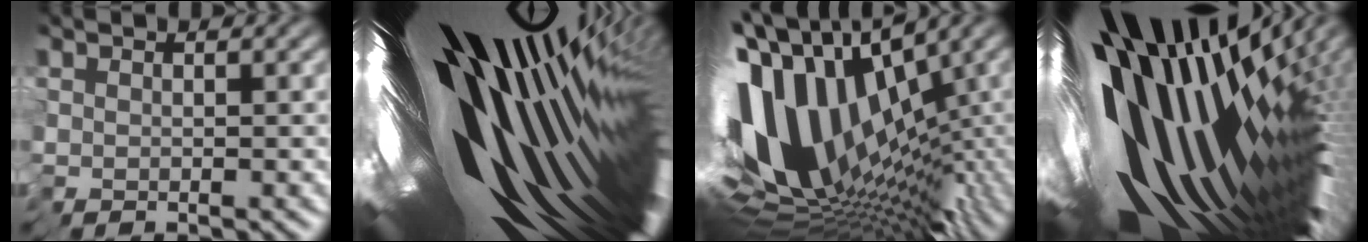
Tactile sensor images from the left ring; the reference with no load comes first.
{"total": 20.3, "force": [-0.1, 6.6, 19.2], "torque": [-0.272, -0.012, 0.011]}
{"total": 14.2, "force": [-0.2, 7.4, 12.1], "torque": [-0.240, 0.019, 0.006]}
{"total": 18.3, "force": [0.1, 5.7, 17.4], "torque": [-0.254, -0.016, 0.006]}